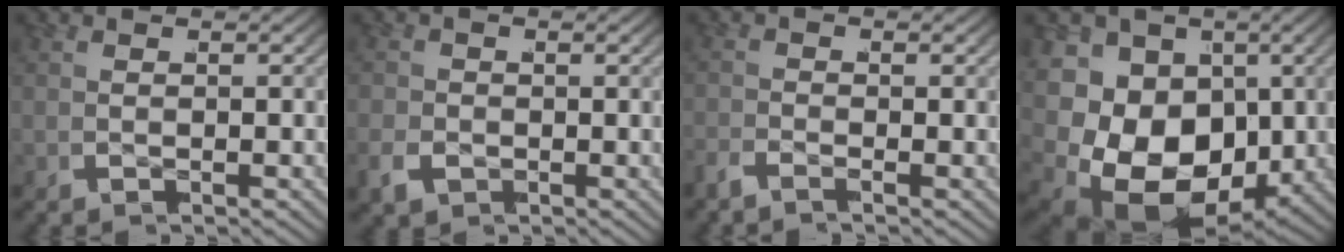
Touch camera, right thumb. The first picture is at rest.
{"total": 1.3, "force": [-0.6, 1.2, 0.3], "torque": [-0.015, -0.004, -0.008]}
{"total": 1.4, "force": [-1.0, -0.9, -0.2], "torque": [0.005, 0.009, -0.034]}
{"total": 19.4, "force": [-2.0, 14.5, 12.8], "torque": [-0.280, -0.070, -0.008]}